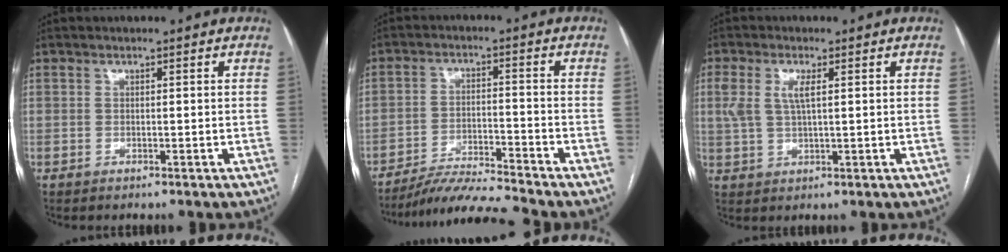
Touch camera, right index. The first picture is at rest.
{"total": 7.6, "force": [-7.2, -1.8, 1.6], "torque": [-0.025, -0.013, -0.135]}
{"total": 4.6, "force": [1.4, 1.5, 4.1], "torque": [-0.098, 0.011, 0.033]}